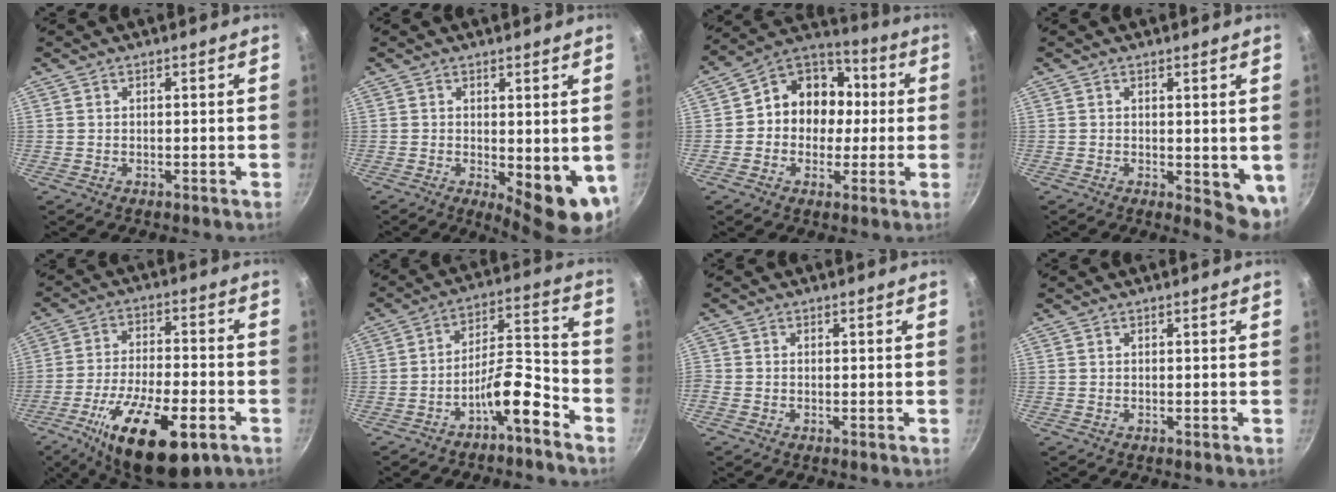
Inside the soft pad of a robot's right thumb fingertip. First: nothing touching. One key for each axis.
{"total": 9.4, "fx": -0.3, "fy": 3.7, "fz": 8.6, "tx": -0.094, "ty": -0.014, "tz": 0.005}
{"total": 13.6, "fx": 0.2, "fy": 11.8, "fz": 6.8, "tx": -0.056, "ty": 0.036, "tz": -0.018}
{"total": 6.2, "fx": 0.3, "fy": 3.0, "fz": 5.5, "tx": -0.058, "ty": -0.008, "tz": 0.010}
{"total": 20.5, "fx": -9.4, "fy": 7.9, "fz": 16.4, "tx": -0.268, "ty": 0.017, "tz": -0.155}
{"total": 9.5, "fx": -6.0, "fy": 2.6, "fz": 7.0, "tx": -0.109, "ty": 0.064, "tz": -0.099}
{"total": 0.9, "fx": -0.4, "fy": 0.7, "fz": 0.4, "tx": -0.011, "ty": 0.003, "tz": -0.010}
{"total": 0.0}